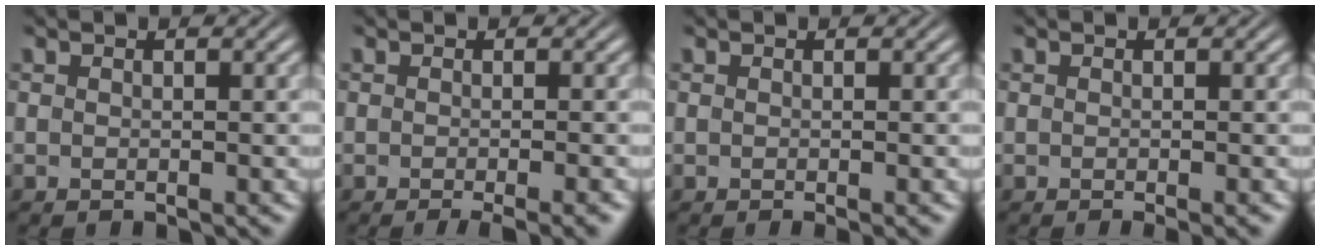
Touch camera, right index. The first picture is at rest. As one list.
[{"total": 3.1, "force": [-2.4, 0.3, 1.9], "torque": [-0.014, 0.003, -0.038]}, {"total": 0.7, "force": [-0.4, -0.3, 0.5], "torque": [0.002, 0.004, -0.006]}, {"total": 1.1, "force": [-0.7, -0.2, 0.8], "torque": [-0.001, 0.005, -0.012]}]